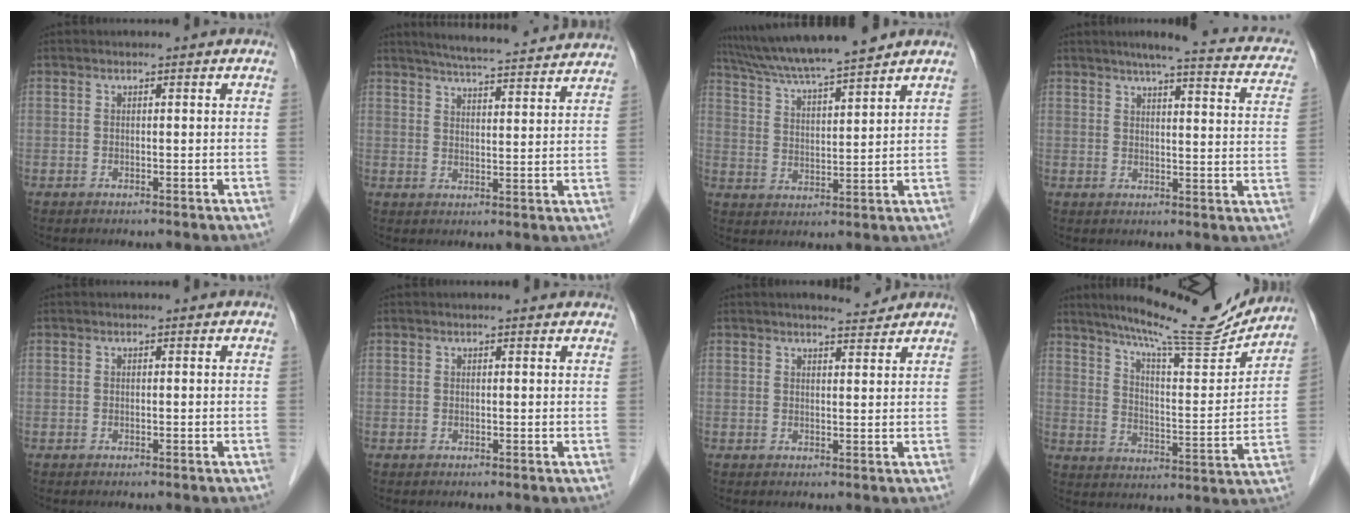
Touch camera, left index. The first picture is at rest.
{"total": 18.4, "force": [17.0, 1.3, 6.8], "torque": [-0.101, 0.003, 0.218]}
{"total": 12.9, "force": [11.3, -0.2, 6.2], "torque": [-0.112, 0.015, 0.192]}
{"total": 16.9, "force": [13.6, 2.6, 9.7], "torque": [-0.117, 0.003, 0.145]}
{"total": 0.0}
{"total": 2.9, "force": [2.7, 0.4, 0.9], "torque": [-0.016, 0.009, 0.024]}
{"total": 2.4, "force": [2.3, 0.2, 0.4], "torque": [-0.009, -0.006, 0.034]}
{"total": 17.2, "force": [15.6, 1.0, 7.1], "torque": [-0.116, -0.028, 0.227]}